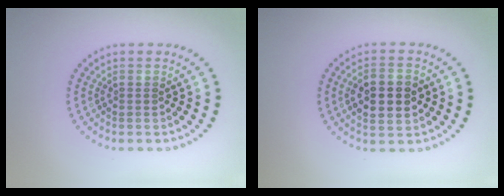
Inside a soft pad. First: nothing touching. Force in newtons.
{"total": 4.7, "press": 4.7, "slide": 0.3}